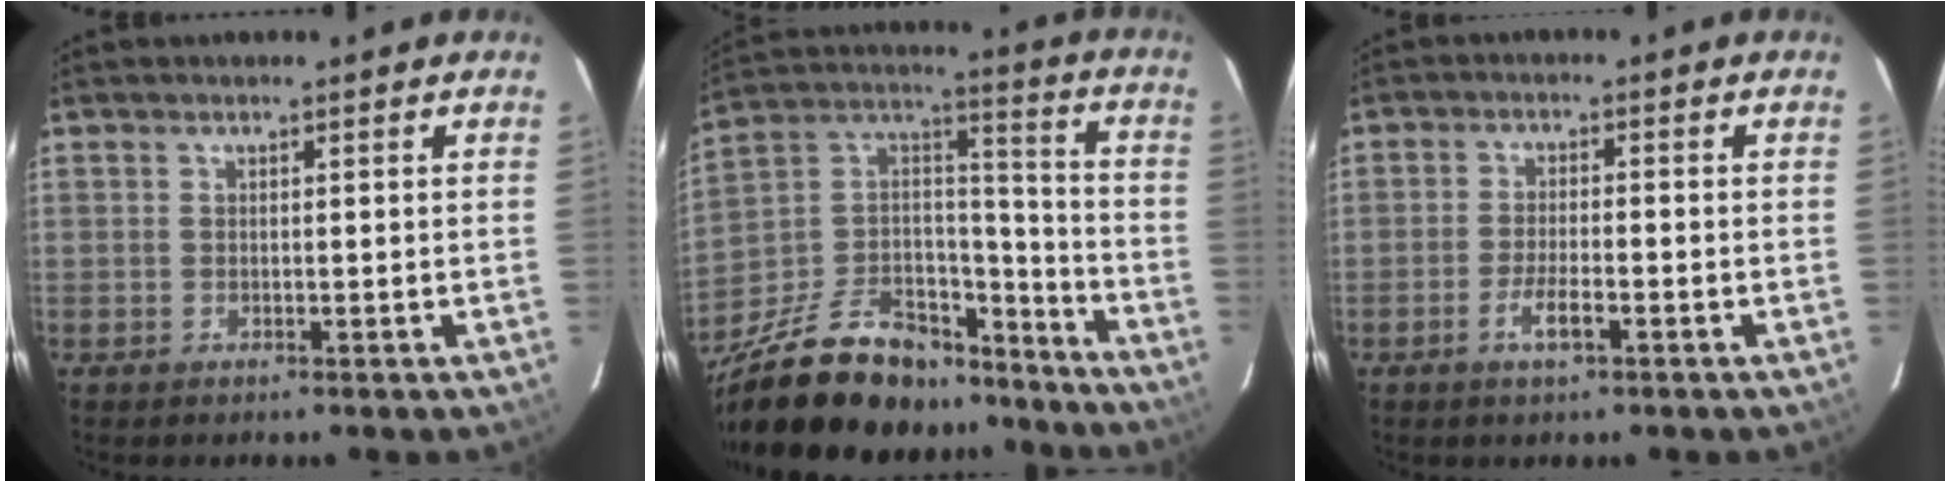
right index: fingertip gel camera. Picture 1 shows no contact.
{"total": 30.0, "force": [-22.3, 13.3, 15.0], "torque": [-0.310, 0.033, -0.339]}
{"total": 4.2, "force": [-2.4, 0.8, 3.4], "torque": [-0.074, -0.003, -0.044]}